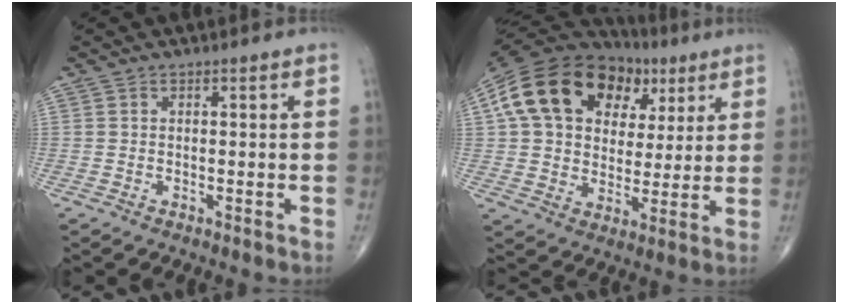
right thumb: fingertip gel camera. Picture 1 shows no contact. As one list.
[{"total": 23.4, "force": [8.3, 16.5, 14.4], "torque": [-0.246, 0.026, 0.141]}]